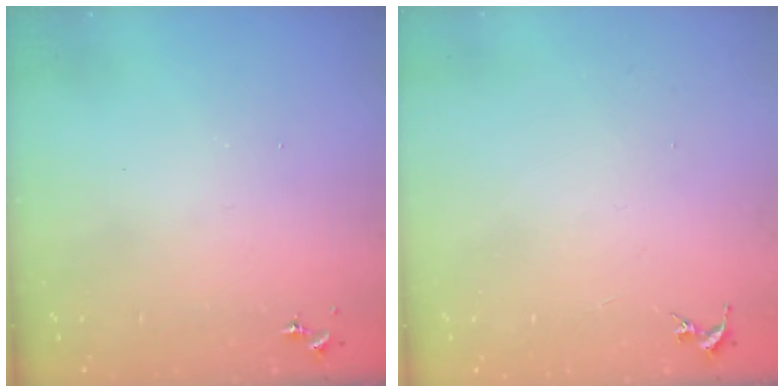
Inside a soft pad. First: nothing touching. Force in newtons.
{"total": 0.0}